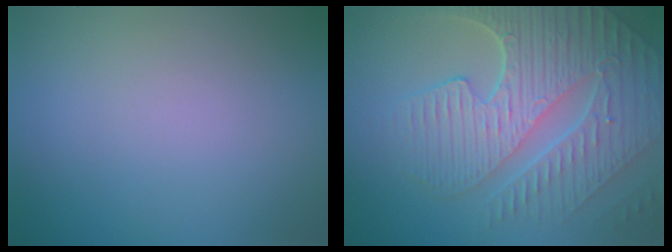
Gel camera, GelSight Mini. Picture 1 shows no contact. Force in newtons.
{"total": 9.5, "press": 6.5, "slide": 7.0}